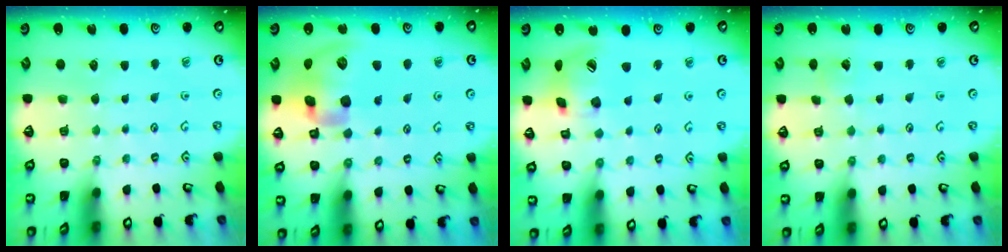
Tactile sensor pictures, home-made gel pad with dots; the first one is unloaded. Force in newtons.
{"total": 16.8, "press": 16.7, "slide": 2.3}
{"total": 15.0, "press": 14.9, "slide": 2.1}
{"total": 2.8, "press": 2.7, "slide": 0.3}